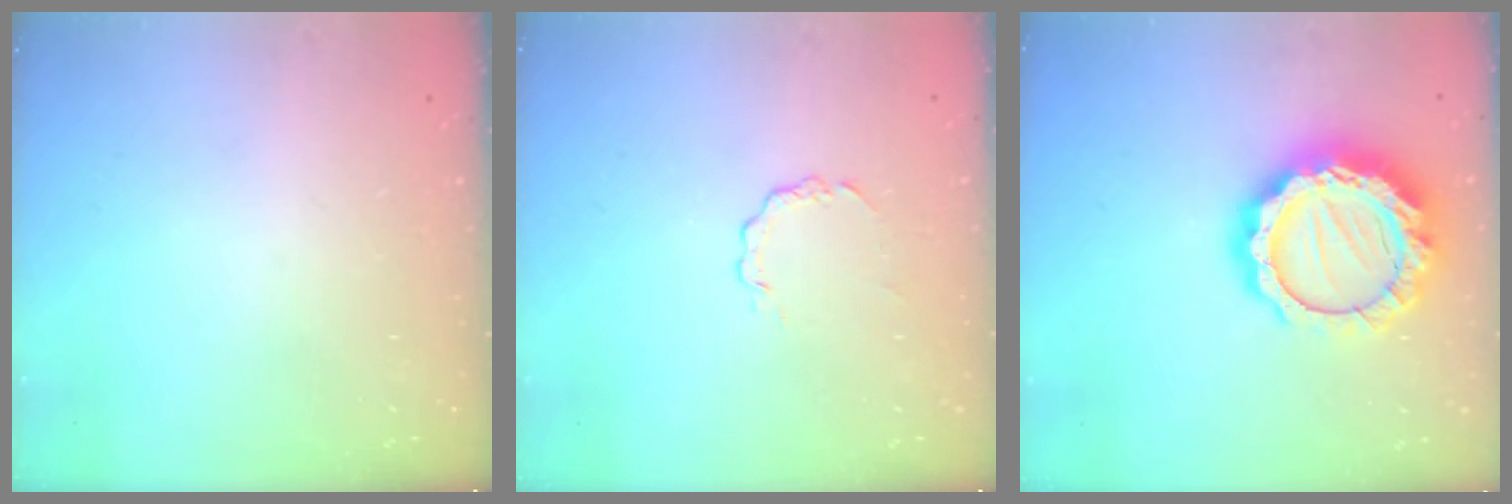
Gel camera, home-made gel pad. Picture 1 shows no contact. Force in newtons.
{"total": 1.7, "press": 1.7, "slide": 0.2}
{"total": 20.3, "press": 20.3, "slide": 1.6}